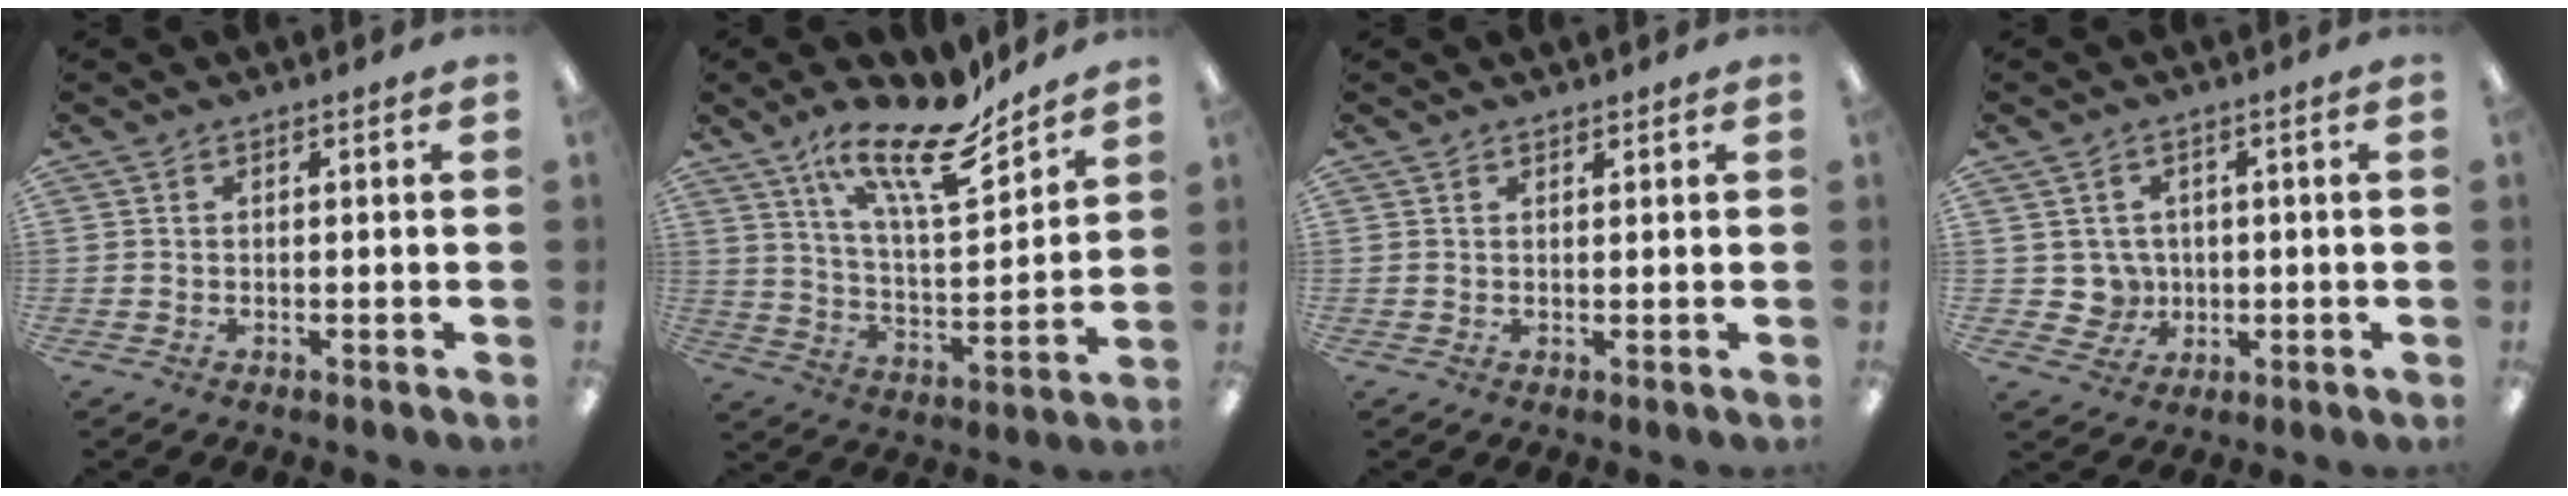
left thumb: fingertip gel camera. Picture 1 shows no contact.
{"total": 18.5, "force": [14.0, 5.3, 10.9], "torque": [-0.186, -0.090, 0.236]}
{"total": 0.9, "force": [0.9, 0.3, 0.1], "torque": [-0.002, 0.001, 0.016]}
{"total": 4.5, "force": [0.7, 4.4, 0.7], "torque": [-0.012, 0.003, 0.014]}